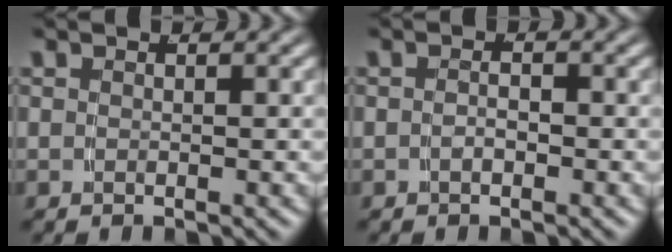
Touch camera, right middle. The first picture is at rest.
{"total": 1.1, "force": [-0.8, 0.2, 0.7], "torque": [-0.013, -0.004, -0.013]}